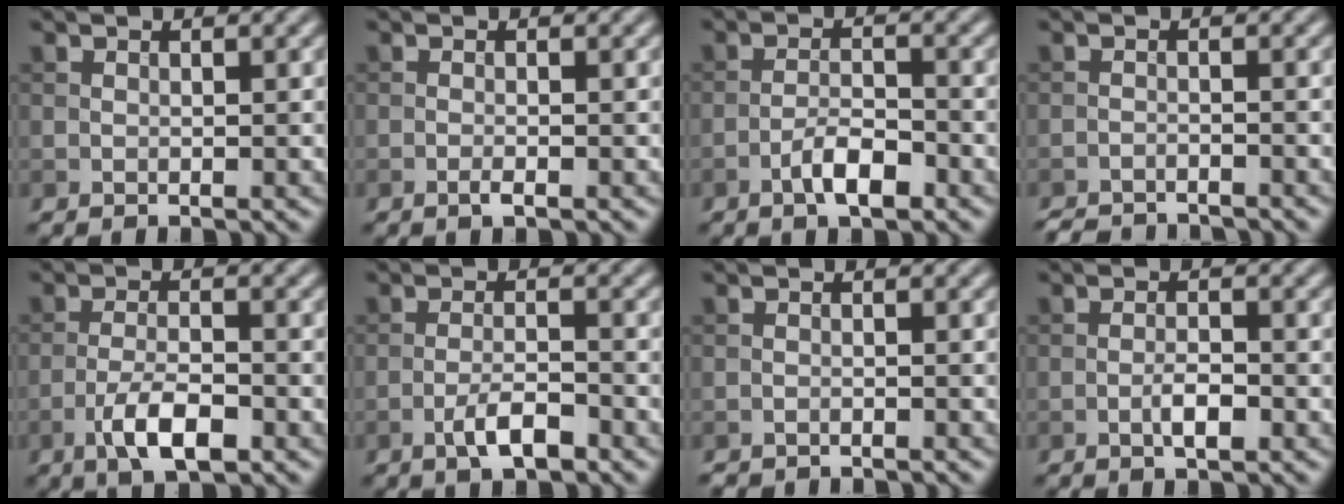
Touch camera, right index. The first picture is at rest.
{"total": 0.9, "force": [-0.5, 0.1, 0.8], "torque": [-0.014, -0.001, -0.011]}
{"total": 3.4, "force": [-2.0, 1.1, 2.6], "torque": [-0.046, 0.008, -0.040]}
{"total": 4.3, "force": [-4.2, 0.5, 0.8], "torque": [-0.017, -0.015, -0.070]}
{"total": 4.6, "force": [-2.4, 1.5, 3.7], "torque": [-0.070, 0.001, -0.048]}
{"total": 3.3, "force": [-1.9, 0.9, 2.5], "torque": [-0.048, 0.005, -0.038]}
{"total": 1.3, "force": [-1.3, 0.1, 0.0], "torque": [0.003, -0.006, -0.023]}
{"total": 2.1, "force": [-0.9, 0.5, 1.8], "torque": [-0.032, 0.003, -0.019]}